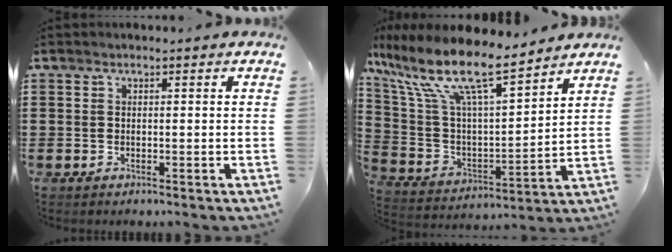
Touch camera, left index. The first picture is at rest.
{"total": 13.1, "force": [9.7, 2.3, 8.4], "torque": [-0.210, -0.063, 0.161]}